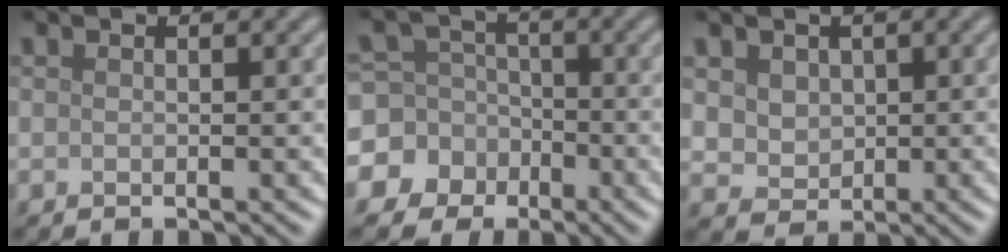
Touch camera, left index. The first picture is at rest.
{"total": 9.5, "force": [-3.4, 8.8, 1.6], "torque": [-0.052, -0.003, -0.085]}
{"total": 3.6, "force": [1.4, 2.9, 1.6], "torque": [-0.043, 0.003, 0.031]}